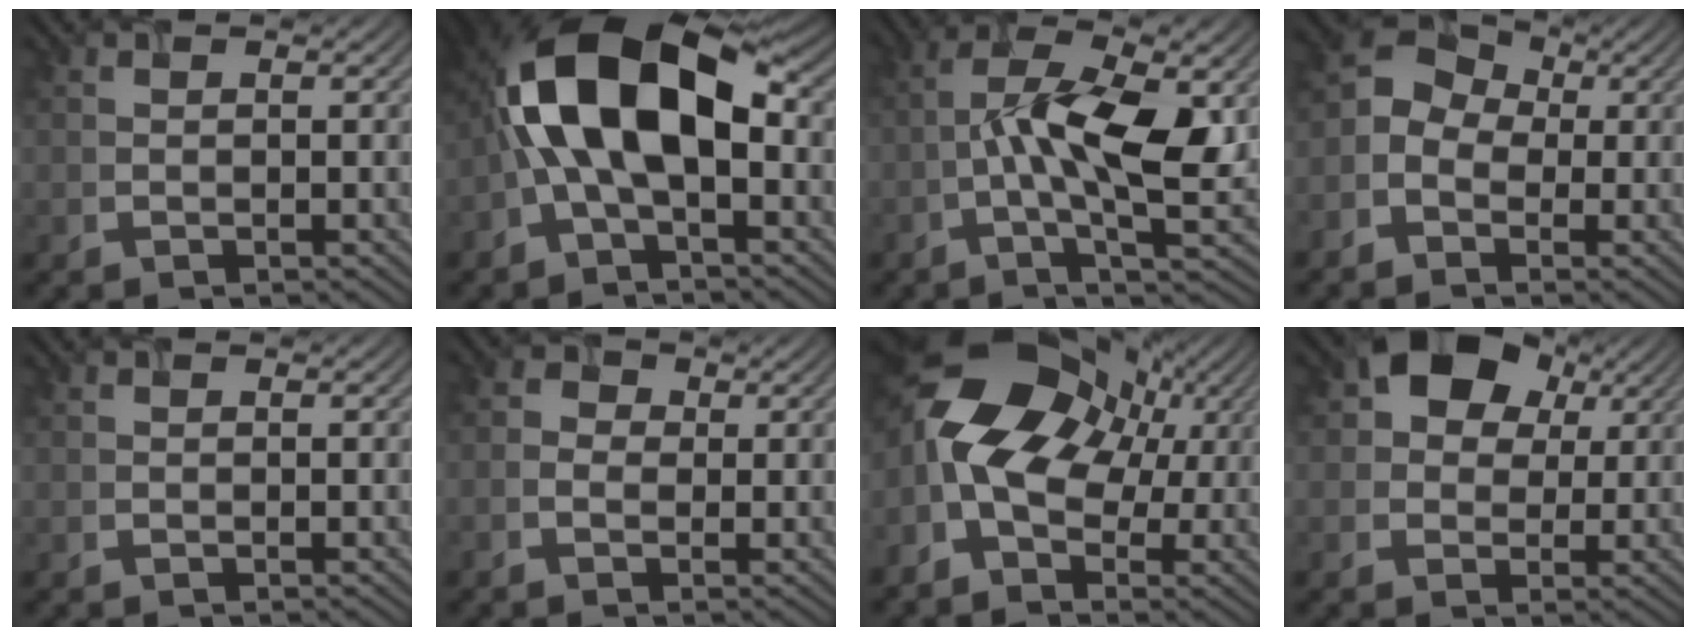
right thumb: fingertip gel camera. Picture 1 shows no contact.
{"total": 14.2, "force": [0.1, 7.6, 12.0], "torque": [-0.227, 0.020, -0.009]}
{"total": 10.6, "force": [-0.4, 3.8, 9.9], "torque": [-0.180, 0.002, -0.011]}
{"total": 5.7, "force": [-1.5, 4.7, 2.9], "torque": [-0.063, 0.002, -0.042]}
{"total": 0.0}
{"total": 1.8, "force": [-0.4, 1.6, 0.7], "torque": [-0.015, 0.000, -0.017]}
{"total": 16.0, "force": [2.1, 11.1, 11.4], "torque": [-0.223, -0.007, 0.043]}
{"total": 9.2, "force": [3.7, 7.0, 4.7], "torque": [-0.092, 0.014, 0.042]}